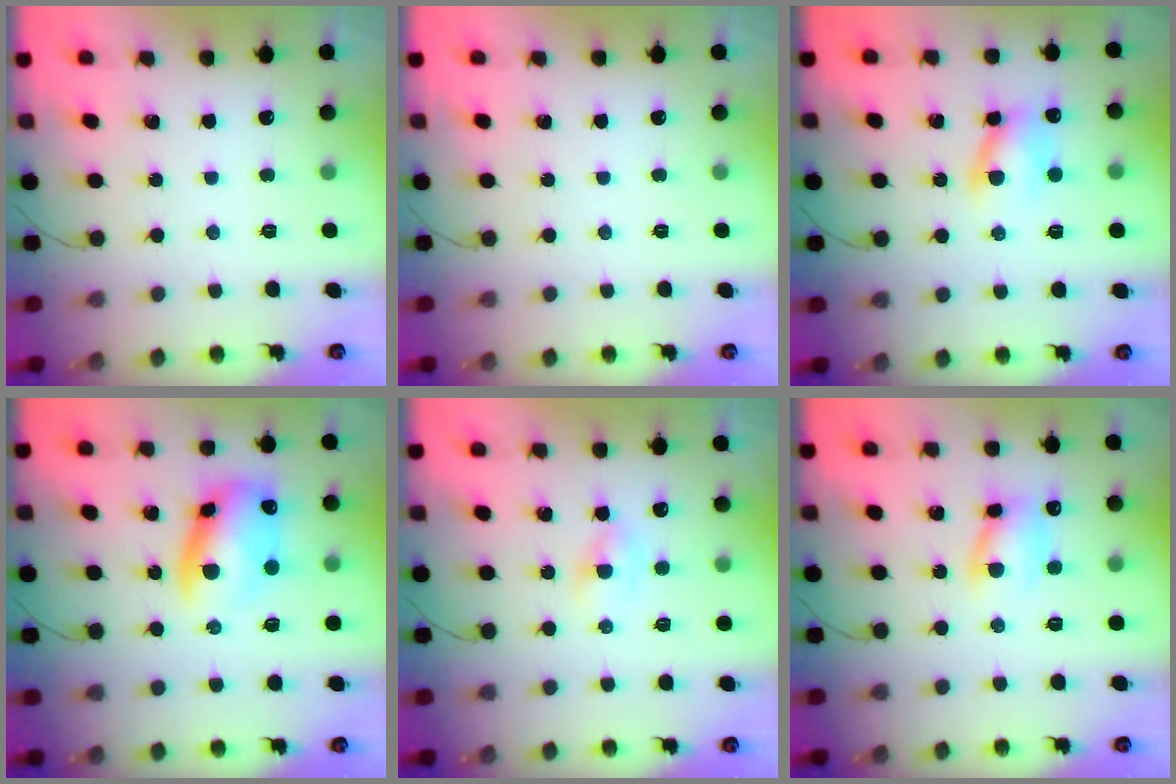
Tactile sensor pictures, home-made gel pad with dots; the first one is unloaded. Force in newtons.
{"total": 0.0}
{"total": 7.9, "press": 7.9, "slide": 0.7}
{"total": 10.9, "press": 10.7, "slide": 2.3}
{"total": 2.7, "press": 2.5, "slide": 0.9}
{"total": 7.5, "press": 7.4, "slide": 1.4}